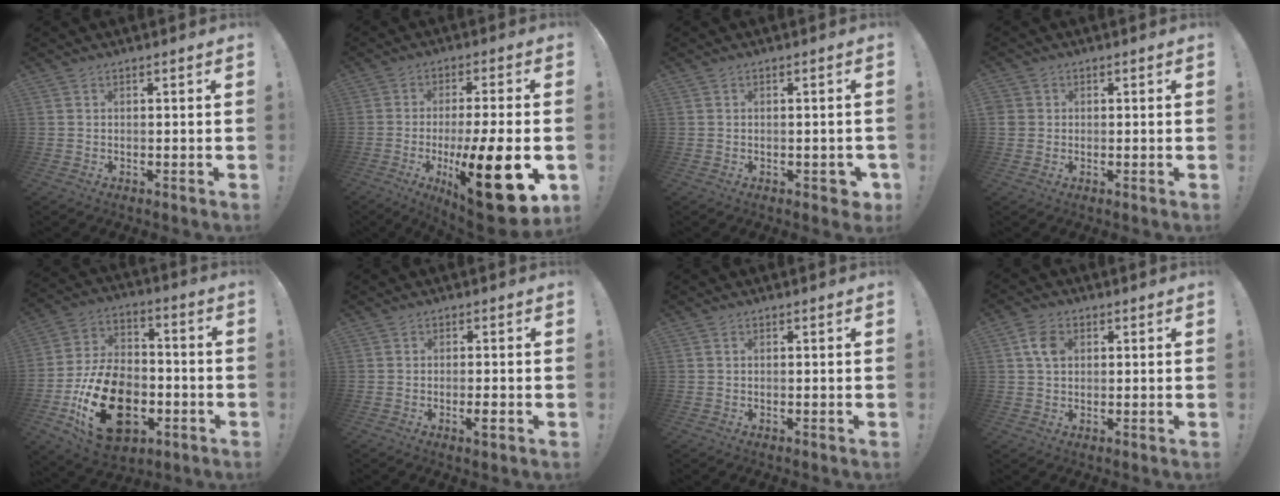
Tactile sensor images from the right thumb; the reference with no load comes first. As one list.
[{"total": 21.4, "force": [-6.5, 4.5, 19.9], "torque": [-0.308, 0.018, -0.092]}, {"total": 3.0, "force": [-1.0, 1.9, 2.1], "torque": [-0.017, 0.006, -0.015]}, {"total": 2.5, "force": [0.4, 2.4, 0.7], "torque": [-0.015, 0.003, 0.009]}, {"total": 24.9, "force": [-8.5, 16.3, 16.8], "torque": [-0.296, 0.055, -0.123]}, {"total": 2.8, "force": [-1.1, -0.1, 2.6], "torque": [-0.046, -0.003, -0.017]}, {"total": 0.0}, {"total": 5.9, "force": [1.5, 4.4, 3.7], "torque": [-0.061, 0.009, 0.031]}]